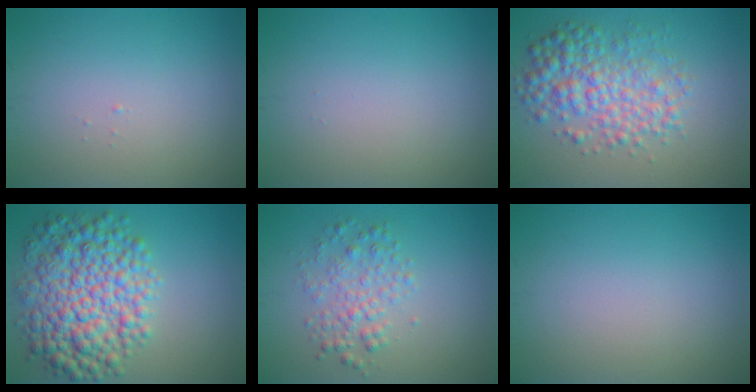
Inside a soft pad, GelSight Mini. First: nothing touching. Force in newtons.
{"total": 0.0}
{"total": 5.5, "press": 5.5, "slide": 0.1}
{"total": 9.0, "press": 9.0, "slide": 0.0}
{"total": 2.8, "press": 2.8, "slide": 0.0}
{"total": 0.0}